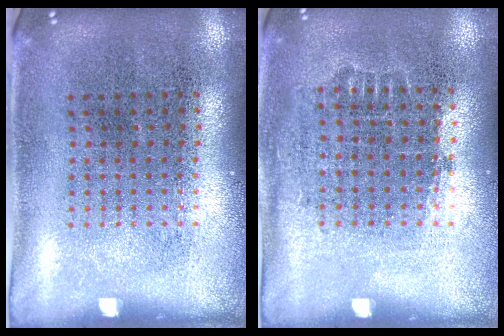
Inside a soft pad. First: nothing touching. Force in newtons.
{"total": 0.7, "press": 0.6, "slide": 0.3}